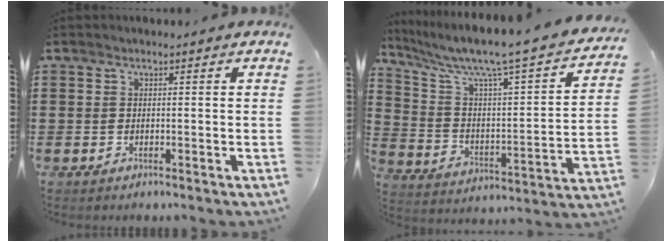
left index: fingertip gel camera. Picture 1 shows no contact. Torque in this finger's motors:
{"motor_torque": [2.14, 0.00, 0.31, 0.21]}